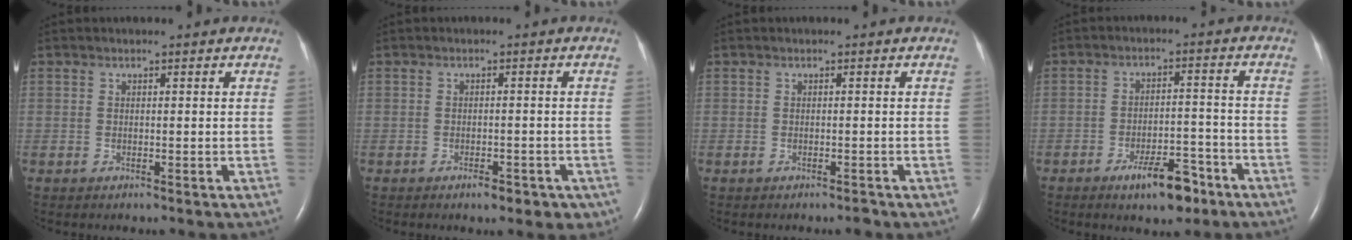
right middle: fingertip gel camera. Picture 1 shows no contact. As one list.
[{"total": 3.8, "force": [-2.5, 1.8, 2.3], "torque": [-0.023, 0.001, -0.028]}, {"total": 0.7, "force": [-0.6, 0.0, 0.4], "torque": [-0.008, -0.001, -0.009]}, {"total": 7.1, "force": [-4.7, 2.3, 4.8], "torque": [-0.077, 0.002, -0.071]}]